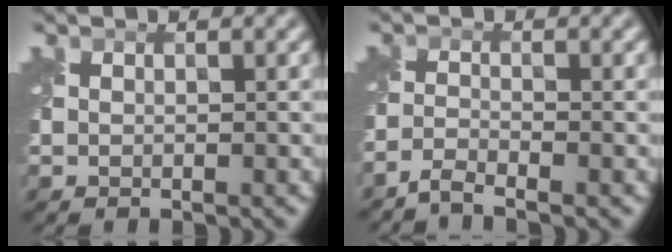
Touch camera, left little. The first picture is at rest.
{"total": 2.0, "force": [-1.8, 0.0, 0.7], "torque": [-0.017, -0.005, -0.050]}